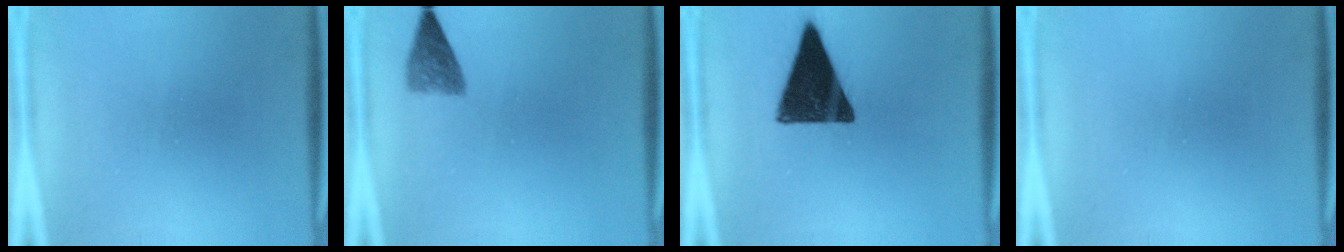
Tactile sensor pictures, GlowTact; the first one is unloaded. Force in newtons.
{"total": 3.1}
{"total": 15.7}
{"total": 0.0}